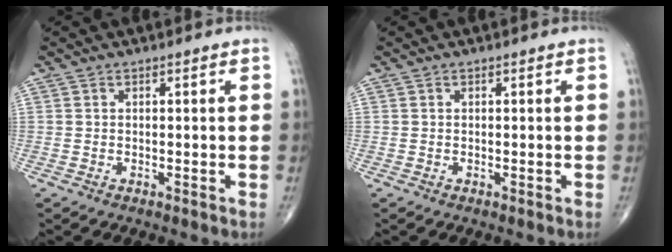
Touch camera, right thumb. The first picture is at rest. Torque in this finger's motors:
{"motor_torque": [-0.03, 0.03, -0.02, -0.02, 0.00]}